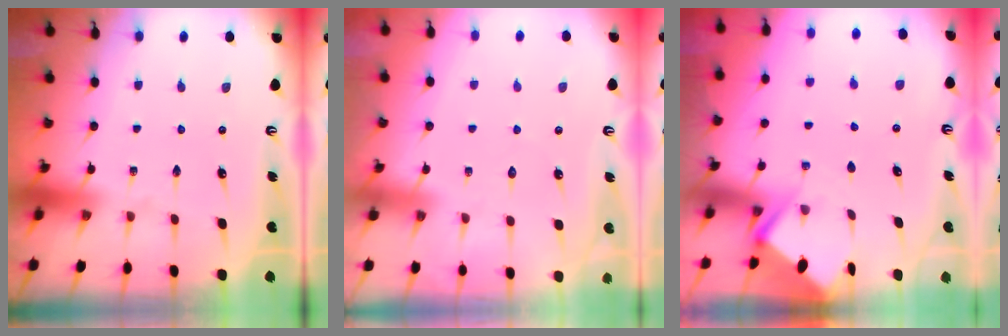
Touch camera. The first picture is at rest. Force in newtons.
{"total": 3.6, "press": 3.6, "slide": 0.5}
{"total": 2.8, "press": 2.8, "slide": 0.4}